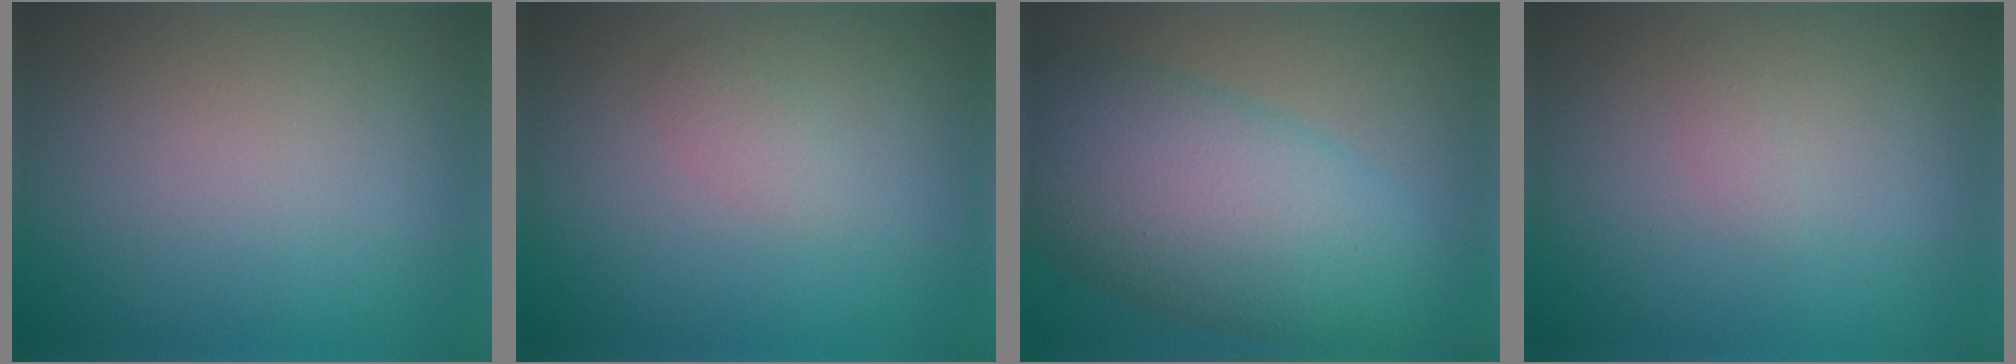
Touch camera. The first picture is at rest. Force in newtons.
{"total": 1.1, "press": 1.1, "slide": 0.1}
{"total": 10.7, "press": 10.7, "slide": 0.3}
{"total": 0.6, "press": 0.6, "slide": 0.1}